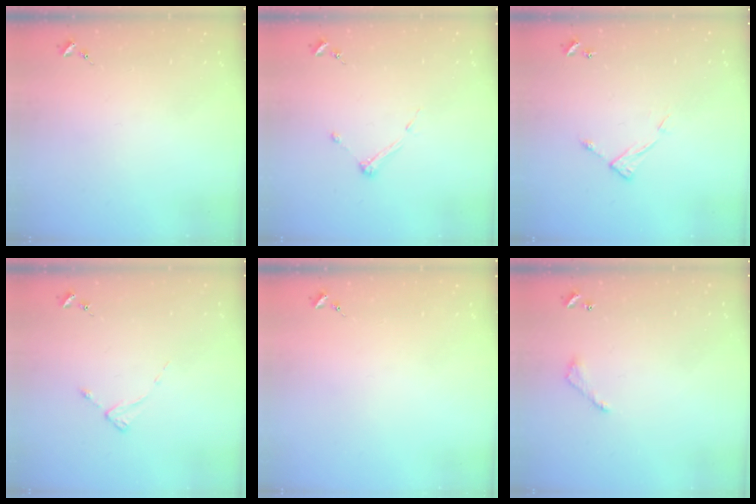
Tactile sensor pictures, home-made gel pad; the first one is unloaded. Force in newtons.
{"total": 4.4, "press": 4.3, "slide": 0.5}
{"total": 6.4, "press": 6.4, "slide": 0.3}
{"total": 1.9, "press": 1.8, "slide": 0.3}
{"total": 0.0}
{"total": 6.0, "press": 6.0, "slide": 0.6}